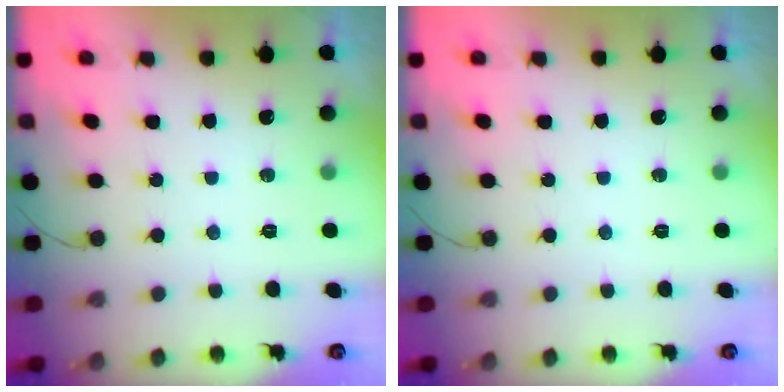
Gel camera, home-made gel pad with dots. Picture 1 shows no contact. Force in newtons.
{"total": 0.0}